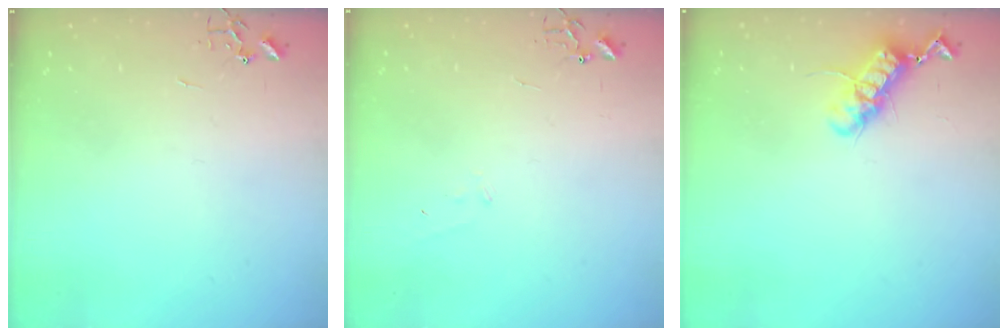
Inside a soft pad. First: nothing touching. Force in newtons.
{"total": 5.6, "press": 5.6, "slide": 0.7}
{"total": 12.0, "press": 12.0, "slide": 1.3}